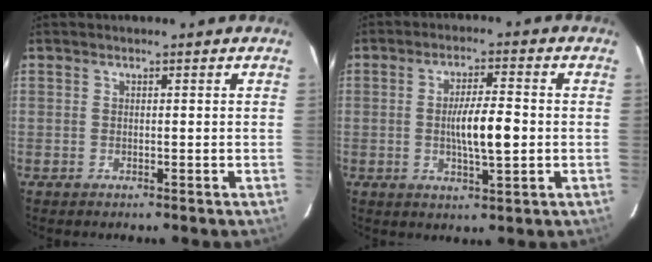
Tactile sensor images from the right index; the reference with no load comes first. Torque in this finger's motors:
{"motor_torque": [0.85, -0.14, 0.22, 0.09]}